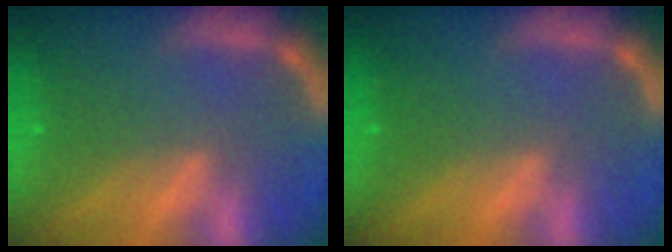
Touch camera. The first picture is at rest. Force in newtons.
{"total": 0.0}